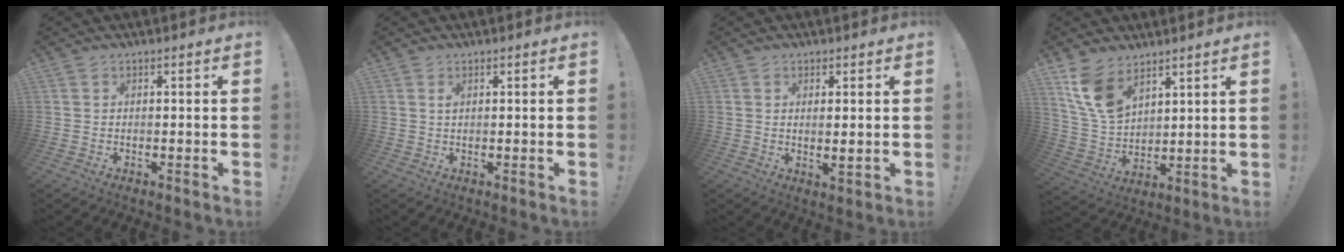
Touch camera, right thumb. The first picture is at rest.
{"total": 0.9, "force": [0.4, 0.3, 0.7], "torque": [-0.012, 0.000, 0.006]}
{"total": 2.8, "force": [1.0, 0.3, 2.6], "torque": [-0.026, -0.016, 0.013]}
{"total": 11.7, "force": [7.8, 6.3, 6.0], "torque": [-0.127, -0.038, 0.154]}